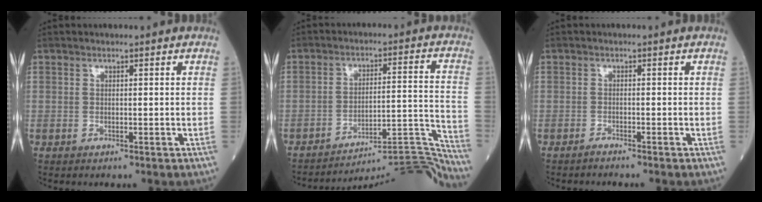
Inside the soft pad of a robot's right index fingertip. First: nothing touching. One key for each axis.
{"total": 16.5, "fx": -16.1, "fy": -2.5, "fz": 2.2, "tx": 0.001, "ty": 0.038, "tz": -0.229}
{"total": 1.1, "fx": -1.0, "fy": -0.2, "fz": 0.3, "tx": -0.008, "ty": 0.001, "tz": -0.015}